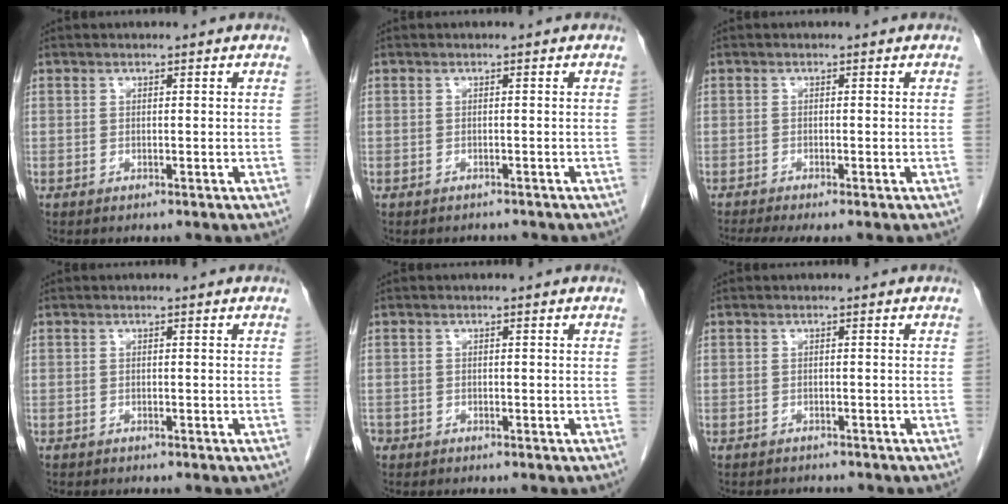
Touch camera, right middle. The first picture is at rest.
{"total": 1.3, "force": [-1.2, 0.4, 0.0], "torque": [-0.010, -0.004, -0.017]}
{"total": 4.3, "force": [-3.4, 0.0, 2.6], "torque": [-0.045, -0.013, -0.058]}
{"total": 1.0, "force": [-0.8, 0.3, 0.4], "torque": [-0.011, -0.002, -0.011]}
{"total": 1.5, "force": [-1.2, 0.9, 0.3], "torque": [-0.011, -0.001, -0.021]}
{"total": 3.2, "force": [-3.0, 0.9, 0.6], "torque": [-0.011, -0.007, -0.040]}